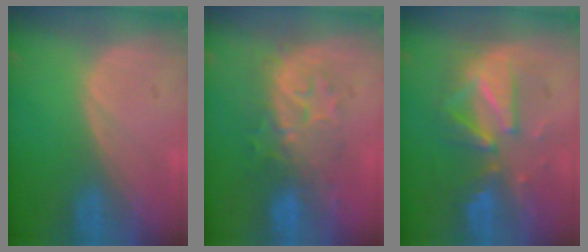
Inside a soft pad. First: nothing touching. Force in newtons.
{"total": 8.4, "press": 8.2, "slide": 2.0}
{"total": 8.0, "press": 8.0, "slide": 0.6}